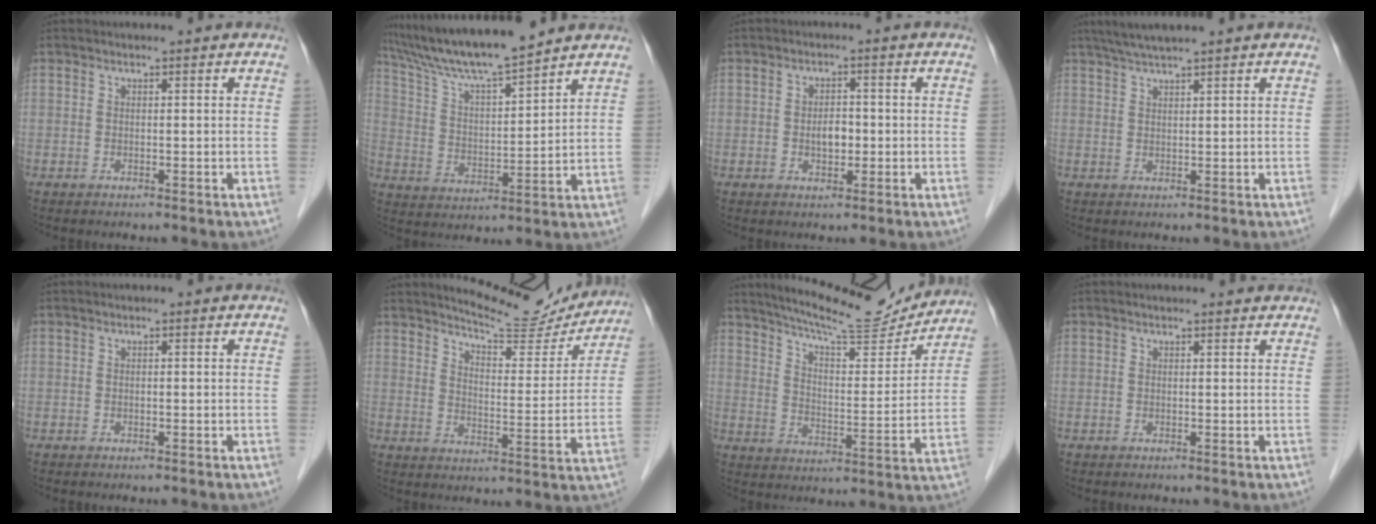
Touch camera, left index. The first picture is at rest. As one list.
[{"total": 12.6, "force": [11.3, -0.4, 5.5], "torque": [-0.107, 0.009, 0.209]}, {"total": 3.0, "force": [-0.6, 1.7, 2.3], "torque": [-0.038, 0.001, -0.007]}, {"total": 4.9, "force": [4.1, -0.4, 2.7], "torque": [-0.051, 0.024, 0.077]}, {"total": 0.0}, {"total": 14.0, "force": [13.4, 2.5, 3.5], "torque": [-0.048, -0.031, 0.174]}, {"total": 15.9, "force": [15.0, 1.8, 5.1], "torque": [-0.085, -0.019, 0.219]}, {"total": 3.1, "force": [3.0, 0.5, 0.8], "torque": [-0.011, 0.012, 0.030]}]